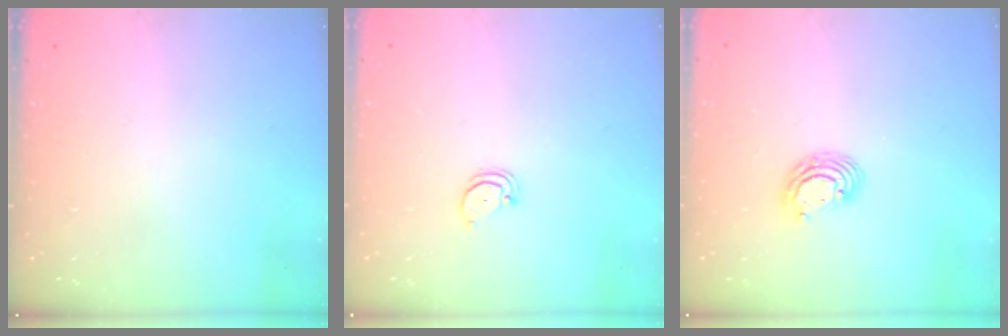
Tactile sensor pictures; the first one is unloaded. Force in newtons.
{"total": 1.5, "press": 1.5, "slide": 0.2}
{"total": 5.6, "press": 5.6, "slide": 0.2}